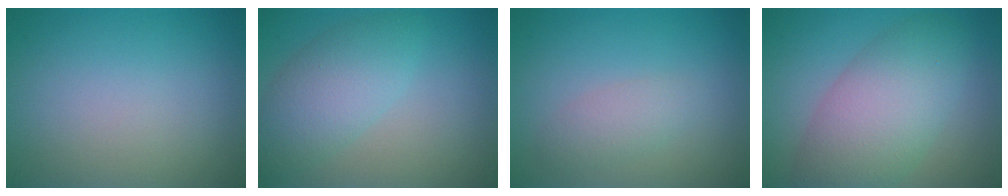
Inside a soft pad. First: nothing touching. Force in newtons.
{"total": 4.7, "press": 4.7, "slide": 0.2}
{"total": 1.9, "press": 1.9, "slide": 0.1}
{"total": 7.3, "press": 7.3, "slide": 0.3}